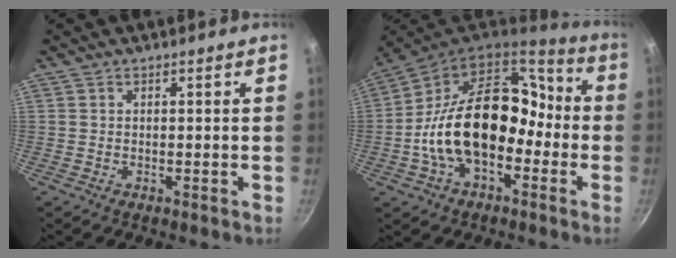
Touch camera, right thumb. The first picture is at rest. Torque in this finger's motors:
{"motor_torque": [0.95, 1.11, 2.32, -0.47, 0.77]}